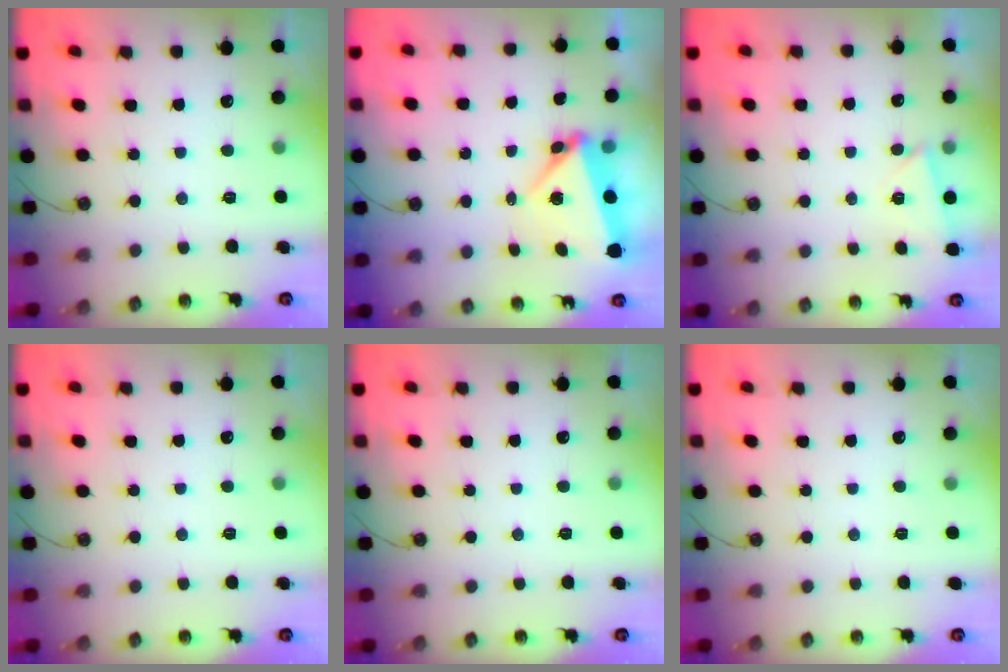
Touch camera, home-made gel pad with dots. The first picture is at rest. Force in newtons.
{"total": 5.4, "press": 5.2, "slide": 1.4}
{"total": 3.0, "press": 2.9, "slide": 0.5}
{"total": 0.0}
{"total": 0.0}
{"total": 0.0}